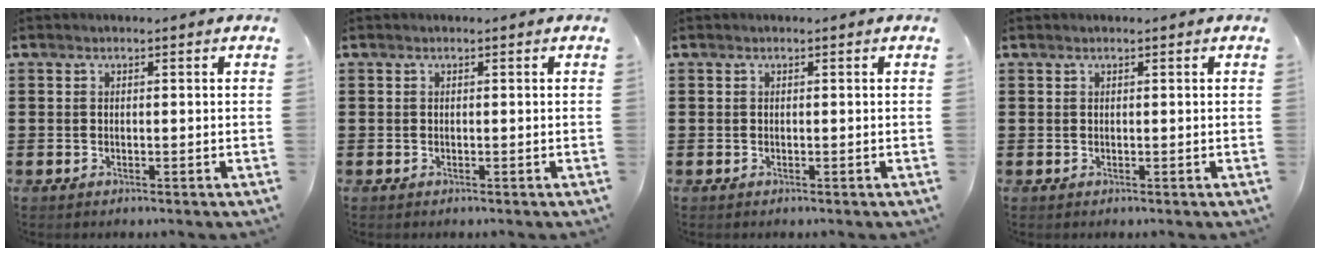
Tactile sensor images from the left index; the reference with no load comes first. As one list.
[{"total": 0.0}, {"total": 0.0}, {"total": 0.0}]